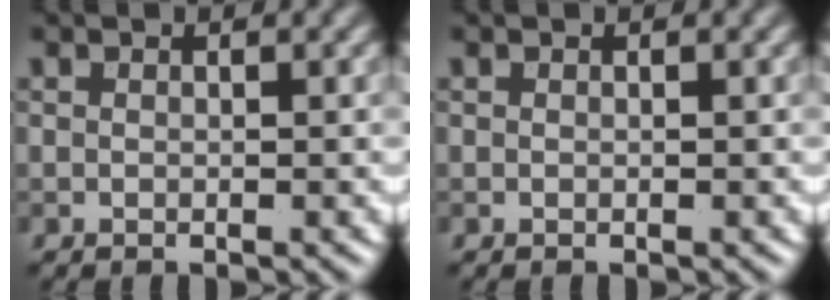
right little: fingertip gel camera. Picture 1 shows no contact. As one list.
[{"total": 0.0}]